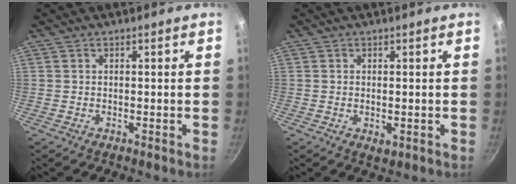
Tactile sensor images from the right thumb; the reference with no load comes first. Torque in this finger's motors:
{"motor_torque": [-0.32, 0.19, -0.01, 0.45, -0.06]}